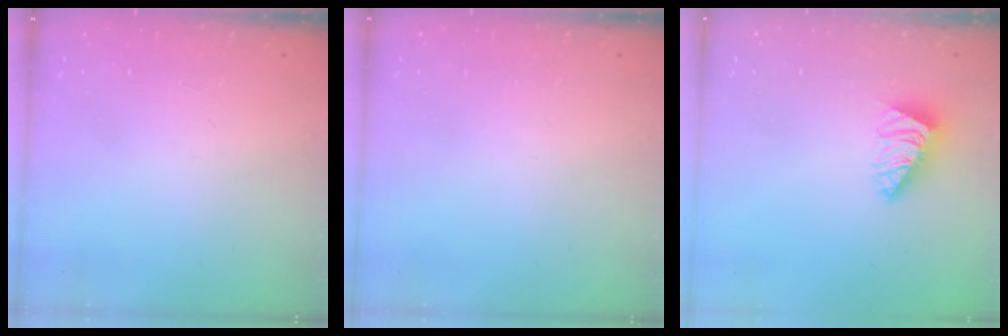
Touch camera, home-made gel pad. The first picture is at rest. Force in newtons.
{"total": 0.0}
{"total": 2.1, "press": 2.1, "slide": 0.5}